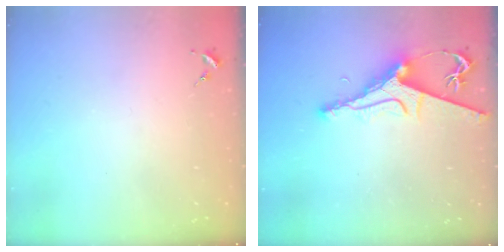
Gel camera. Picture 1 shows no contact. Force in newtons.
{"total": 9.2, "press": 9.1, "slide": 1.2}